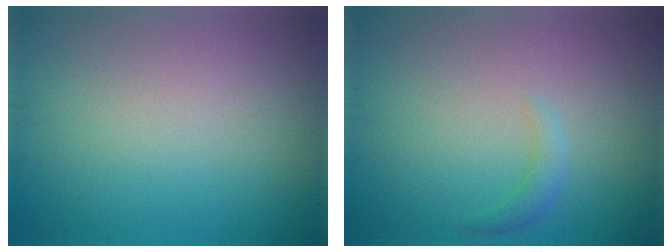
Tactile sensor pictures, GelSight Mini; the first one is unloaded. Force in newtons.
{"total": 1.4, "press": 1.4, "slide": 0.1}